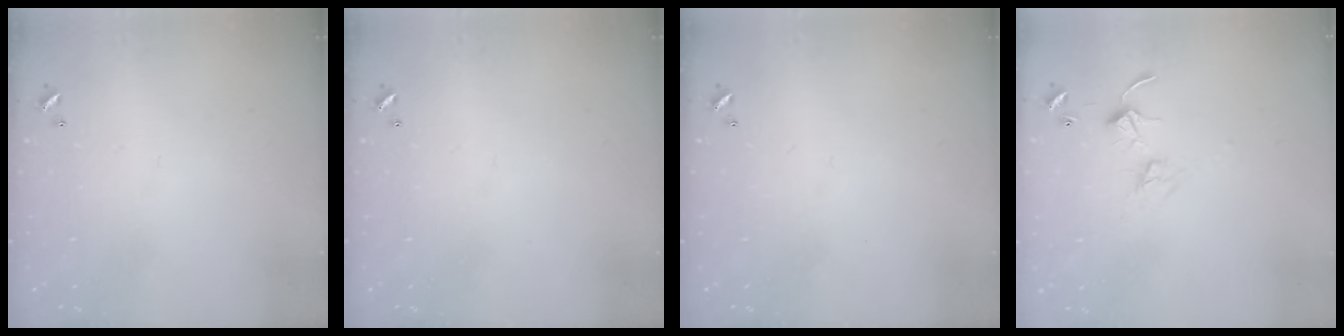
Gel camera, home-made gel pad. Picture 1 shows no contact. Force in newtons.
{"total": 0.0}
{"total": 0.0}
{"total": 3.1, "press": 3.1, "slide": 0.6}